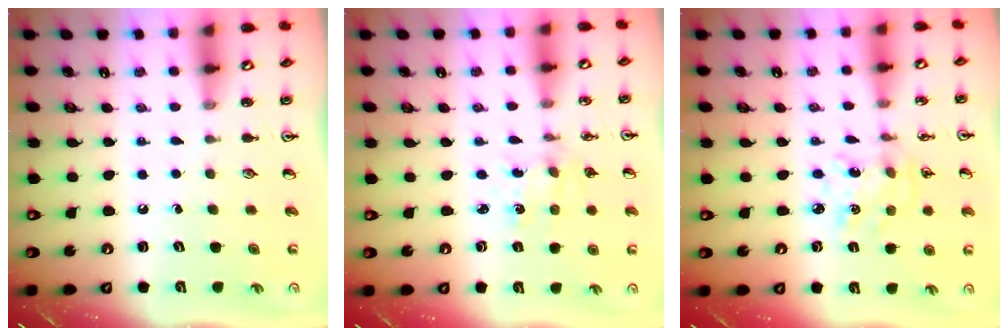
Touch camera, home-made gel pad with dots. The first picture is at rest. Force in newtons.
{"total": 0.8, "press": 0.8, "slide": 0.1}
{"total": 4.8, "press": 4.8, "slide": 0.4}